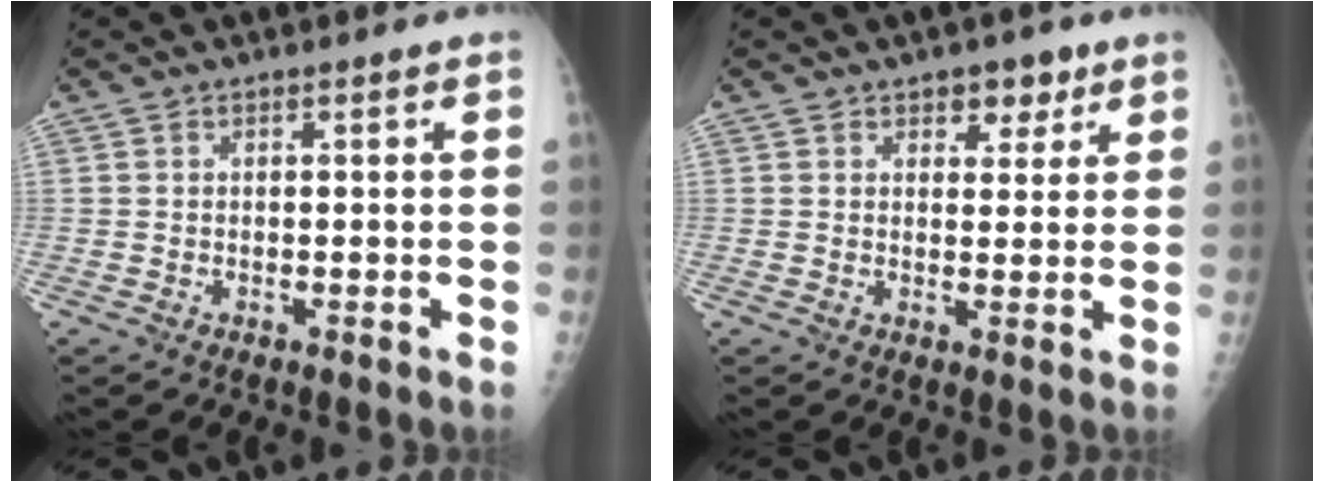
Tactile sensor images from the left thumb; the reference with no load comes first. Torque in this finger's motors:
{"motor_torque": [0.28, 0.10, 0.10, -0.03, 0.00]}